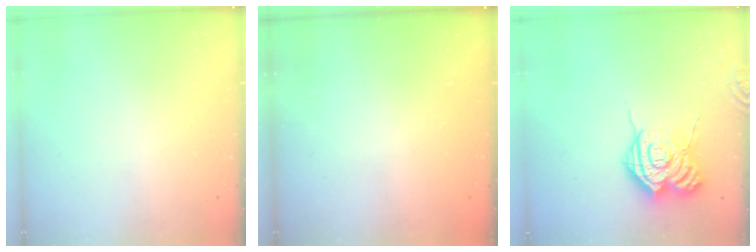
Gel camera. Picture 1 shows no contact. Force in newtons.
{"total": 2.4, "press": 2.3, "slide": 0.8}
{"total": 15.7, "press": 15.6, "slide": 1.9}